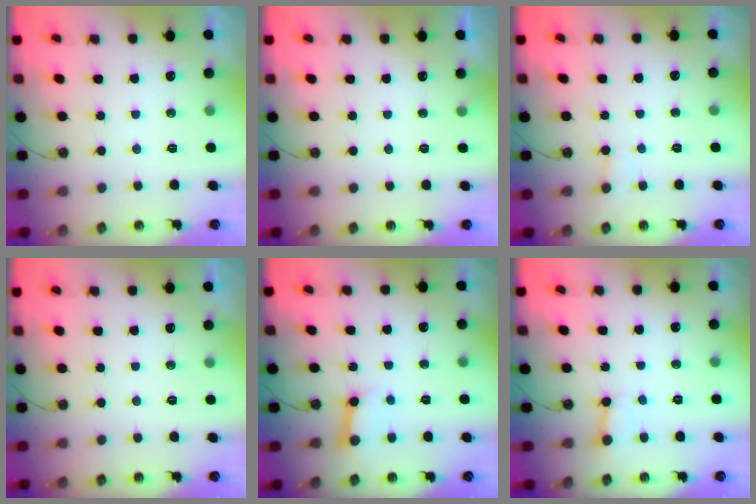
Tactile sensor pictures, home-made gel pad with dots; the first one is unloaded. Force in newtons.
{"total": 1.8, "press": 1.8, "slide": 0.1}
{"total": 2.8, "press": 2.8, "slide": 0.2}
{"total": 0.0}
{"total": 4.7, "press": 4.6, "slide": 0.7}
{"total": 2.9, "press": 2.9, "slide": 0.4}